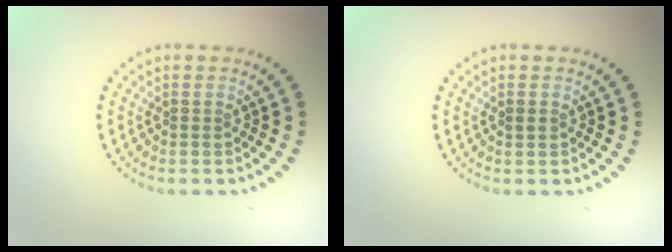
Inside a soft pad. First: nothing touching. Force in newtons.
{"total": 0.8, "press": 0.8, "slide": 0.3}